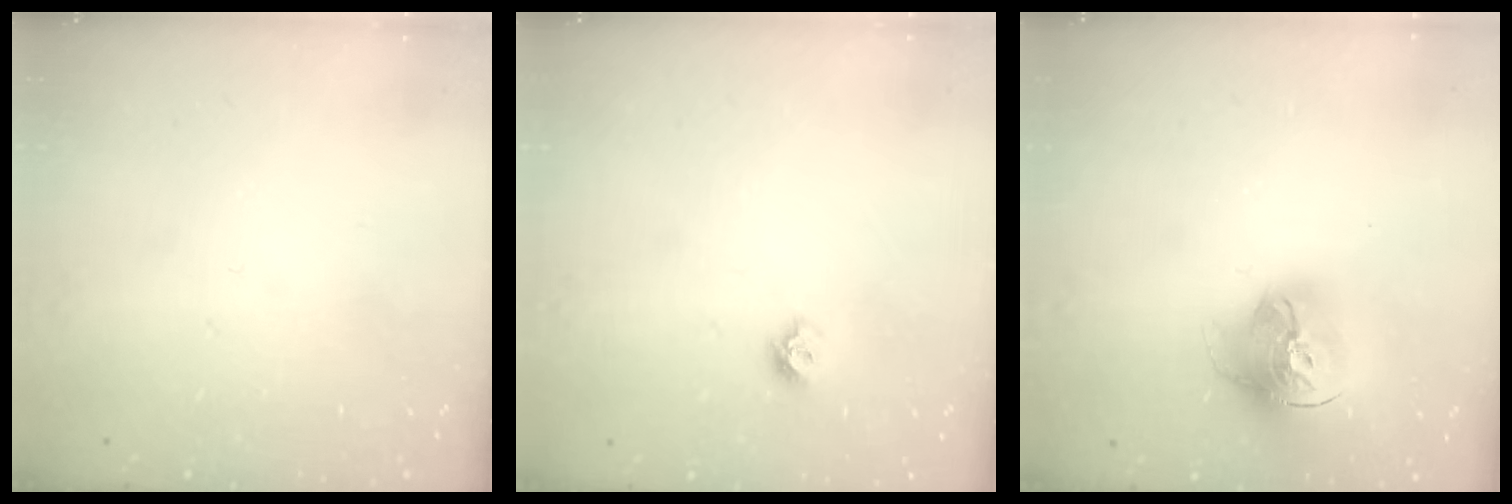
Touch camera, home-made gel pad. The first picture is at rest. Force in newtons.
{"total": 5.7, "press": 5.7, "slide": 0.5}
{"total": 17.9, "press": 17.9, "slide": 1.6}